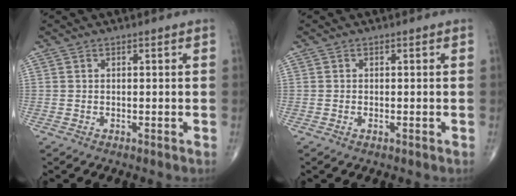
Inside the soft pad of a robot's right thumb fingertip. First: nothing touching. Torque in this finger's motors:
{"motor_torque": [-0.21, 0.07, -0.18, -0.12, -0.03]}